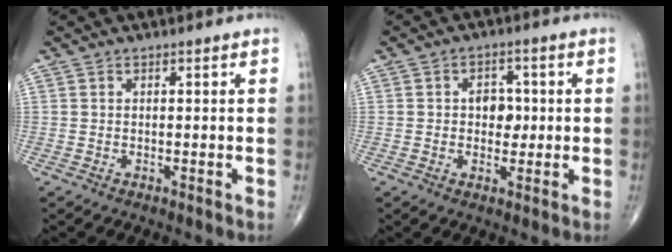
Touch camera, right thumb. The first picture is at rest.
{"total": 4.7, "force": [0.2, 3.5, 3.2], "torque": [-0.020, 0.006, 0.001]}